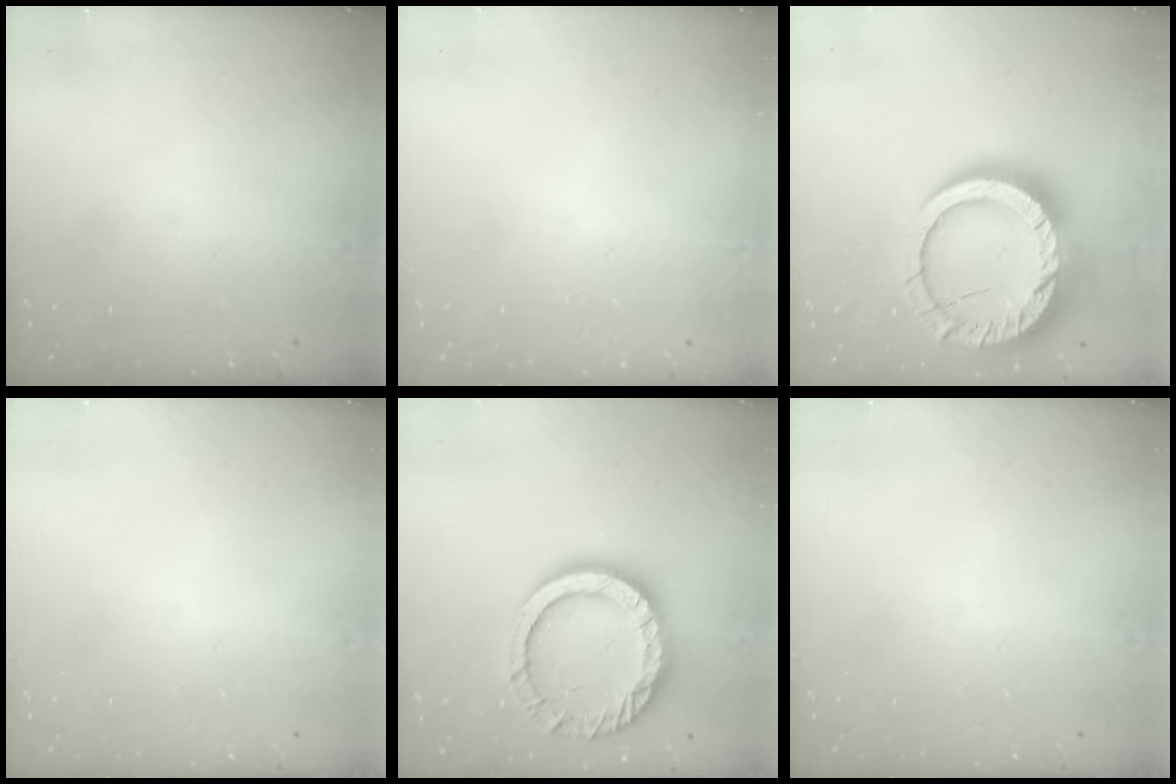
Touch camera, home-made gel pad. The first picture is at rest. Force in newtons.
{"total": 2.5, "press": 2.5, "slide": 0.2}
{"total": 25.6, "press": 25.5, "slide": 2.2}
{"total": 0.0}
{"total": 15.3, "press": 15.2, "slide": 1.3}
{"total": 0.0}